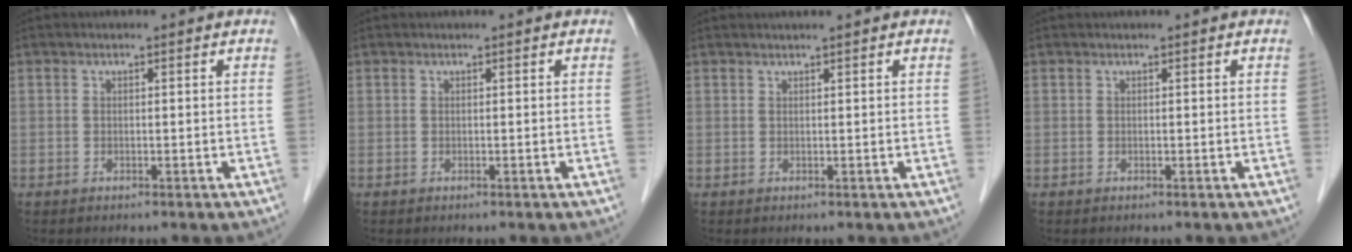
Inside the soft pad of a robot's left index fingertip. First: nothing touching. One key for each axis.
{"total": 0.0}
{"total": 1.2, "fx": 1.0, "fy": -0.2, "fz": 0.5, "tx": -0.006, "ty": 0.008, "tz": 0.023}
{"total": 0.0}